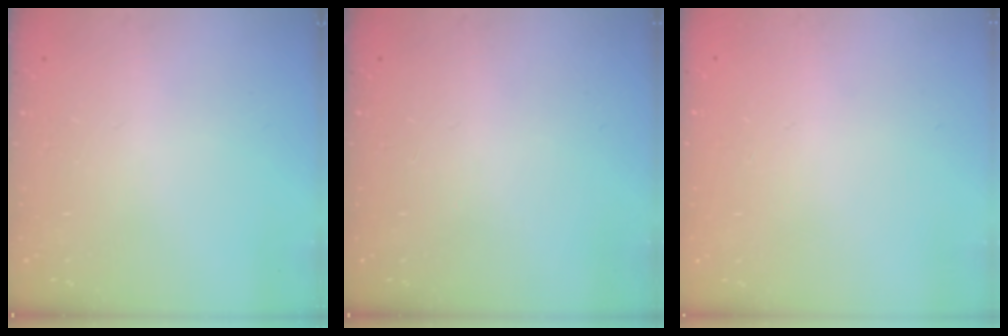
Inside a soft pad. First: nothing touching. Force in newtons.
{"total": 0.0}
{"total": 0.0}